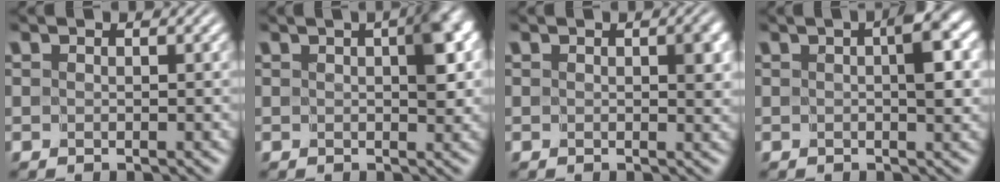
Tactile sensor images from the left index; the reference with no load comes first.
{"total": 3.8, "force": [0.7, 1.6, 3.3], "torque": [-0.040, 0.007, 0.007]}
{"total": 2.1, "force": [0.3, 1.1, 1.7], "torque": [-0.015, 0.000, 0.003]}
{"total": 3.4, "force": [0.5, 1.1, 3.2], "torque": [-0.043, 0.009, 0.004]}